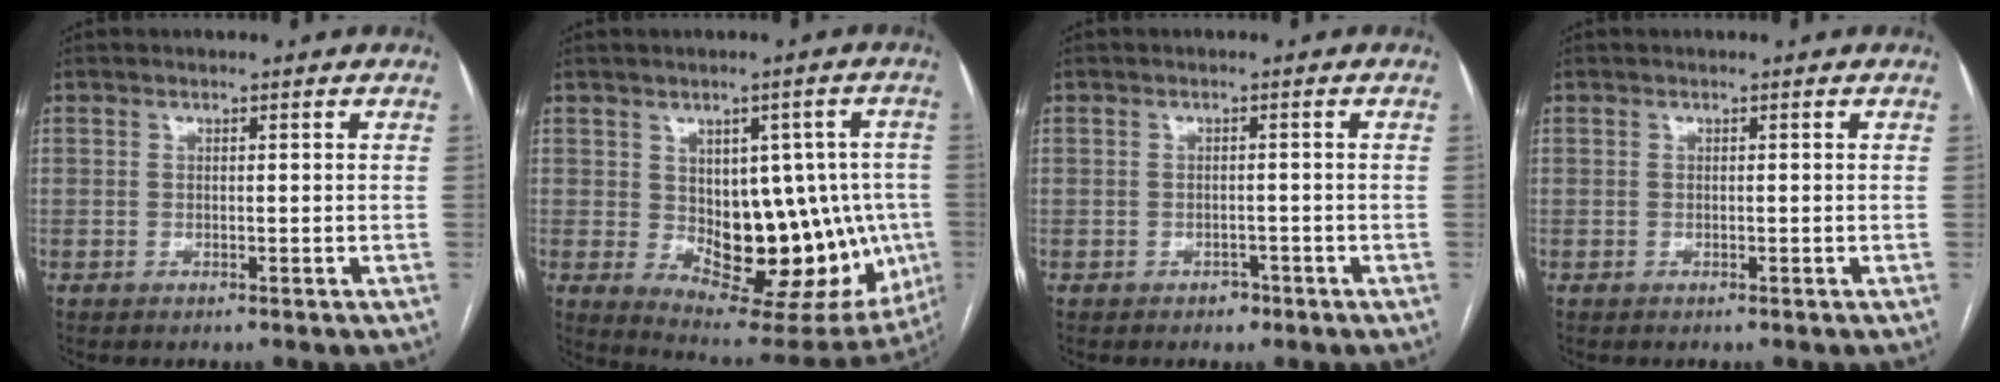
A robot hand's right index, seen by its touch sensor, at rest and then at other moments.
{"total": 19.5, "force": [-2.2, 10.0, 16.6], "torque": [-0.193, 0.009, 0.001]}
{"total": 1.6, "force": [-1.0, 1.1, 0.4], "torque": [-0.005, 0.004, -0.013]}
{"total": 0.0}